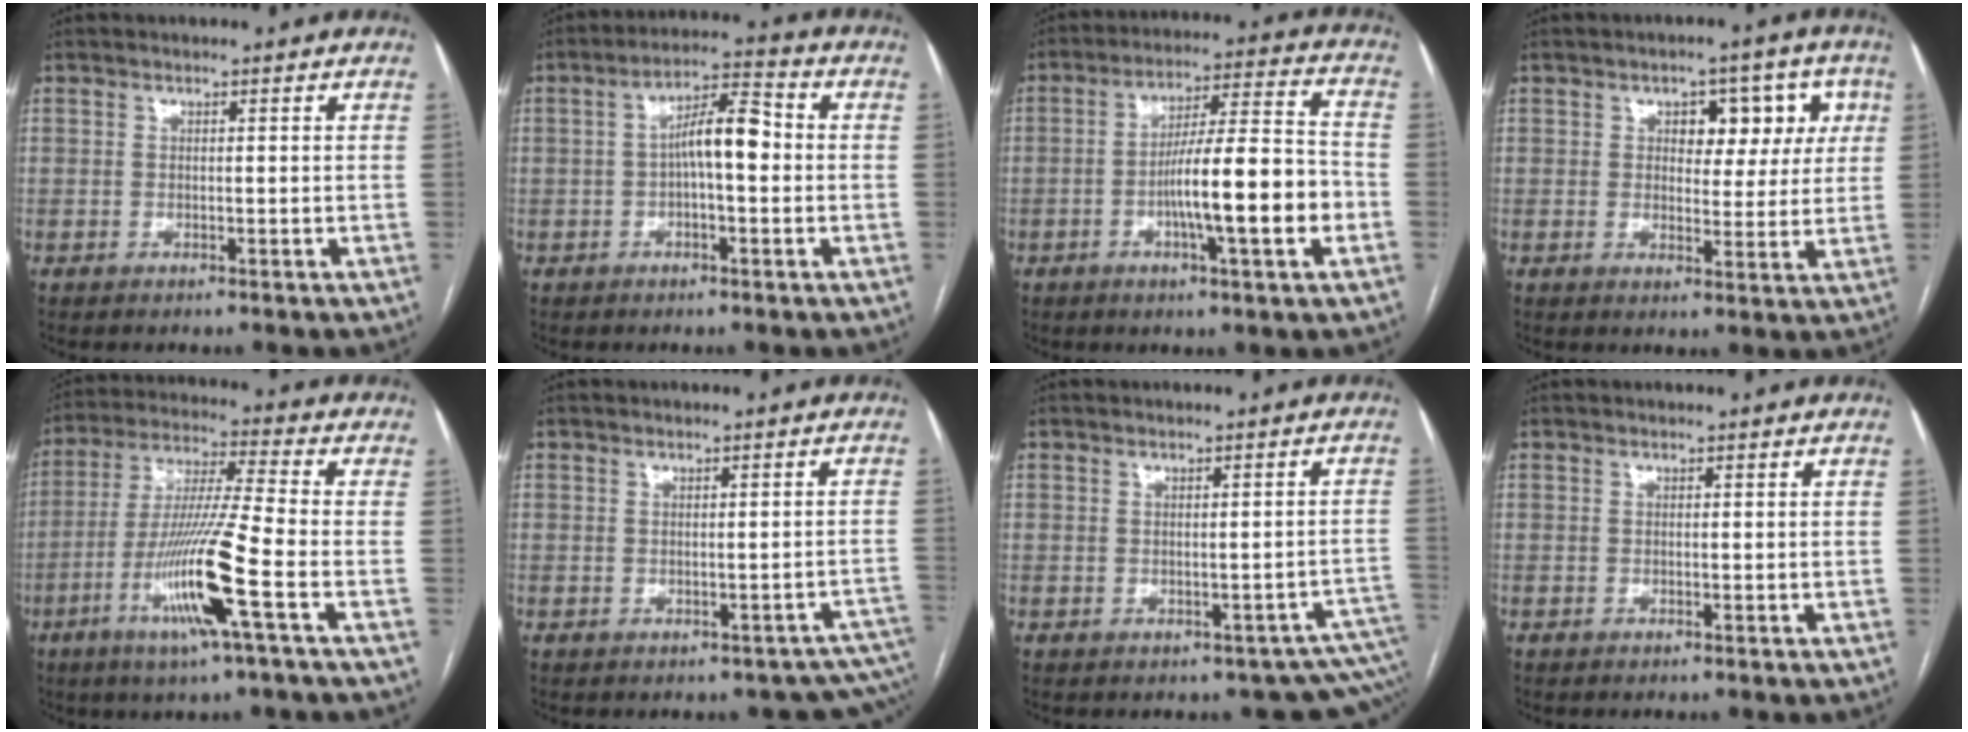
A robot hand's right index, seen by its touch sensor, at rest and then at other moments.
{"total": 7.5, "force": [-0.2, 2.0, 7.2], "torque": [-0.127, 0.028, -0.004]}
{"total": 14.0, "force": [-3.8, 0.9, 13.4], "torque": [-0.218, 0.010, -0.062]}
{"total": 7.7, "force": [2.7, 4.6, 5.6], "torque": [-0.051, 0.025, 0.035]}
{"total": 14.1, "force": [-5.5, -0.9, 13.0], "torque": [-0.261, -0.017, -0.108]}
{"total": 6.0, "force": [-3.4, 4.2, 2.6], "torque": [-0.005, 0.028, -0.028]}
{"total": 7.2, "force": [-2.9, 4.9, 4.5], "torque": [-0.028, 0.020, -0.023]}
{"total": 0.0}